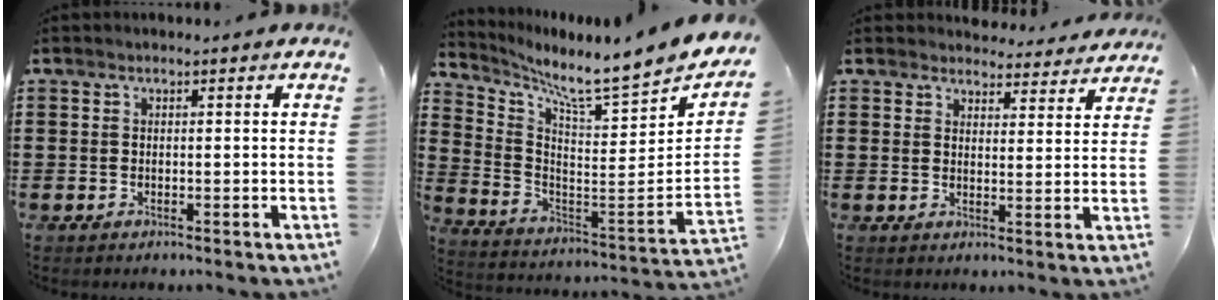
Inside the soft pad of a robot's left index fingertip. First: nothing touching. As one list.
[{"total": 6.1, "force": [5.6, -0.6, 2.4], "torque": [-0.066, -0.076, 0.081]}, {"total": 3.9, "force": [3.9, 0.7, 0.4], "torque": [-0.013, -0.020, 0.069]}]